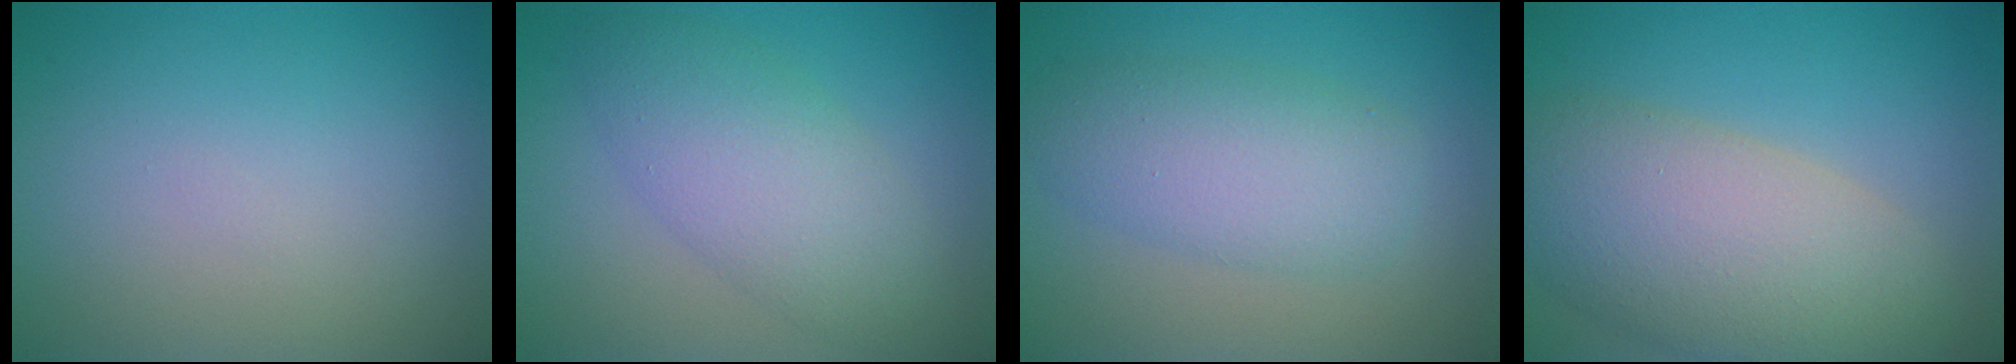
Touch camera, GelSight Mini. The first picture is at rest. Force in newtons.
{"total": 5.5, "press": 5.5, "slide": 0.1}
{"total": 4.4, "press": 4.4, "slide": 0.0}
{"total": 9.2, "press": 9.2, "slide": 0.6}